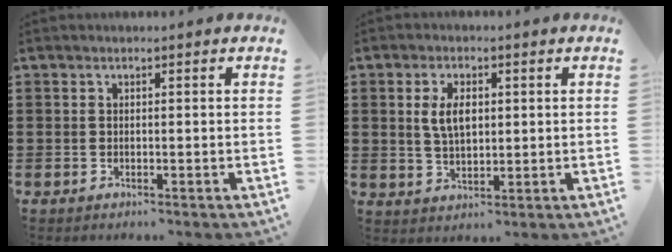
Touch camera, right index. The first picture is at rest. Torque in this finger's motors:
{"motor_torque": [0.25, -0.03, 0.20, 0.13]}